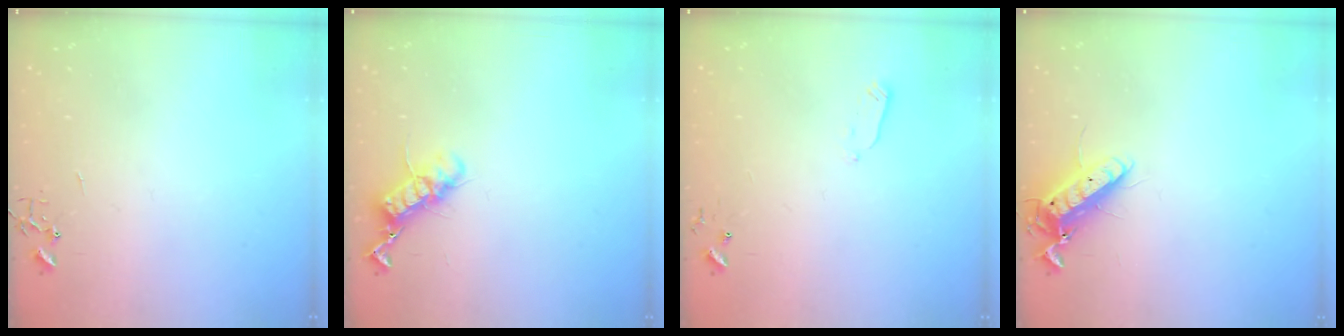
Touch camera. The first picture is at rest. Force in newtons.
{"total": 12.2, "press": 12.2, "slide": 0.6}
{"total": 2.4, "press": 2.3, "slide": 0.4}
{"total": 12.2, "press": 12.1, "slide": 1.7}